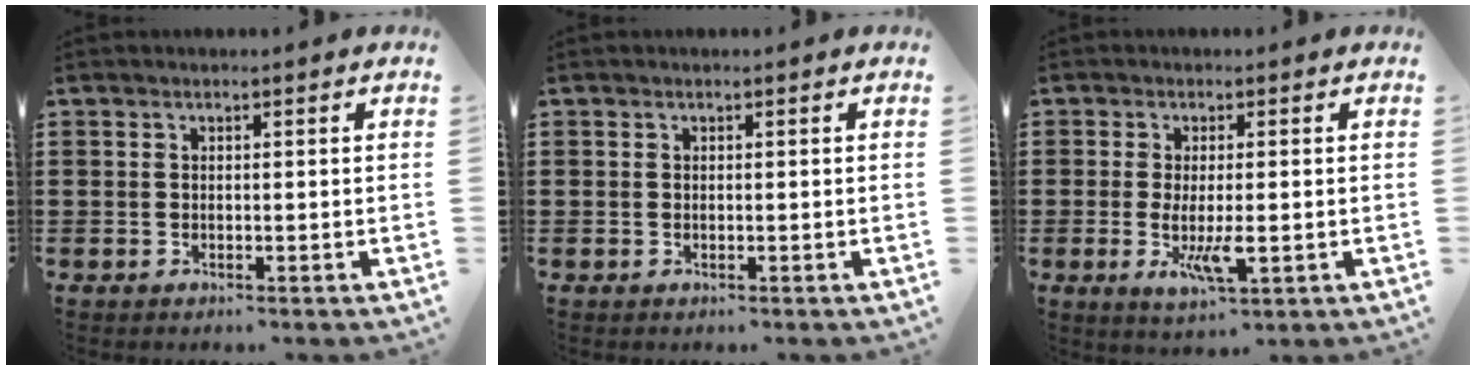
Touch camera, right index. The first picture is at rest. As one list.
[{"total": 0.0}, {"total": 5.3, "force": [-1.2, 1.3, 5.0], "torque": [-0.103, -0.012, -0.023]}]